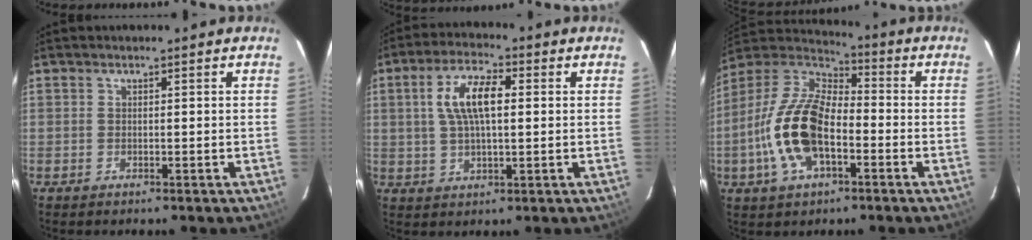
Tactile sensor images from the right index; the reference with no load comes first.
{"total": 9.0, "force": [1.6, 3.5, 8.1], "torque": [-0.155, 0.016, 0.030]}
{"total": 16.8, "force": [-4.8, 8.4, 13.8], "torque": [-0.292, 0.000, -0.094]}